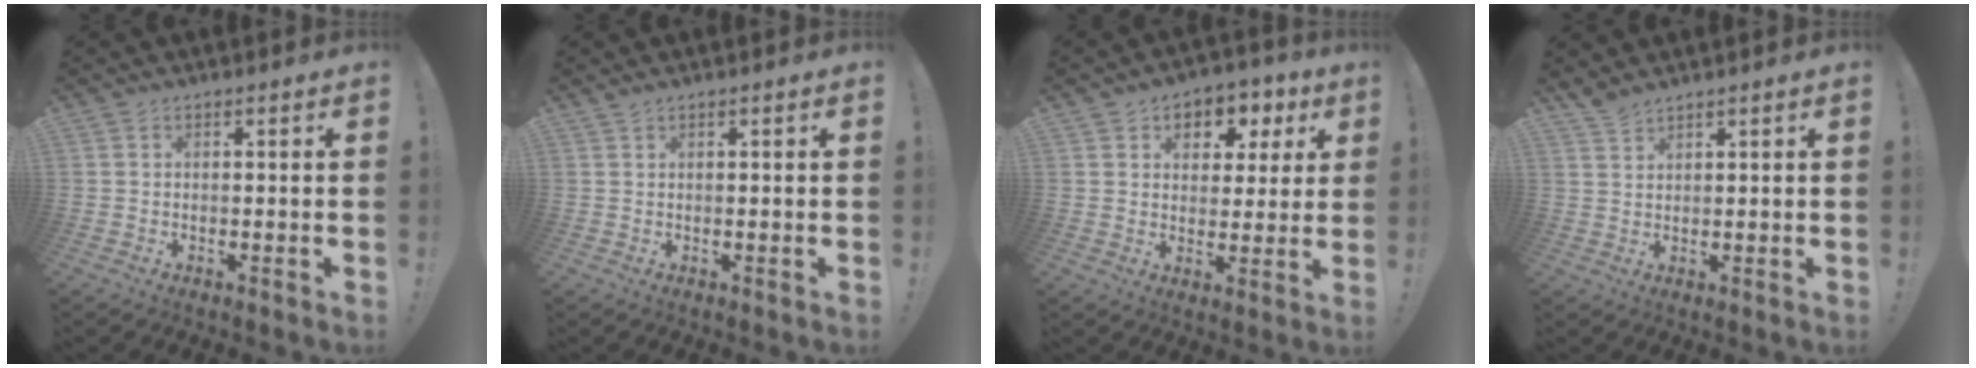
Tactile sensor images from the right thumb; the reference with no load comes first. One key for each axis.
{"total": 0.7, "fx": 0.7, "fy": 0.1, "fz": 0.3, "tx": -0.010, "ty": 0.004, "tz": 0.013}
{"total": 6.6, "fx": 2.2, "fy": 5.6, "fz": 2.6, "tx": -0.021, "ty": -0.016, "tz": 0.040}
{"total": 3.1, "fx": 2.9, "fy": 0.6, "fz": 1.0, "tx": -0.019, "ty": -0.017, "tz": 0.054}